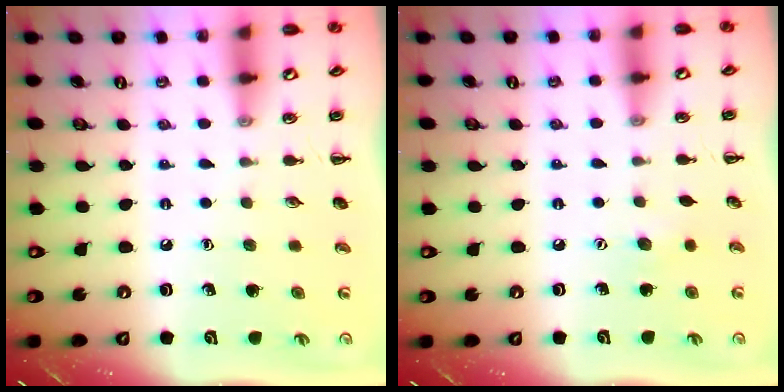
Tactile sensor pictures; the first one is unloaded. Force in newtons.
{"total": 3.5, "press": 3.4, "slide": 0.9}